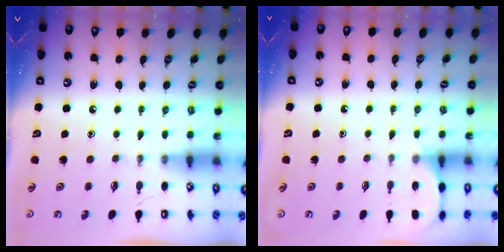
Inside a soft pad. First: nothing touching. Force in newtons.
{"total": 5.4, "press": 5.4, "slide": 0.7}